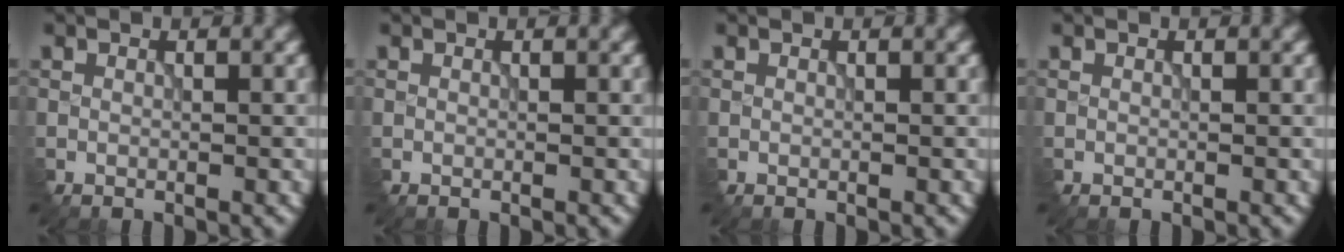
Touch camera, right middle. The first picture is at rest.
{"total": 0.0}
{"total": 0.0}
{"total": 0.0}